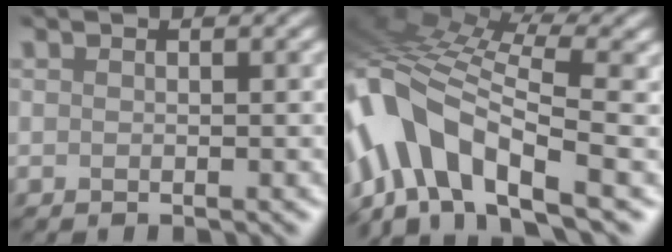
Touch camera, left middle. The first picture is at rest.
{"total": 10.8, "force": [-3.3, 5.1, 8.9], "torque": [-0.184, 0.017, -0.065]}